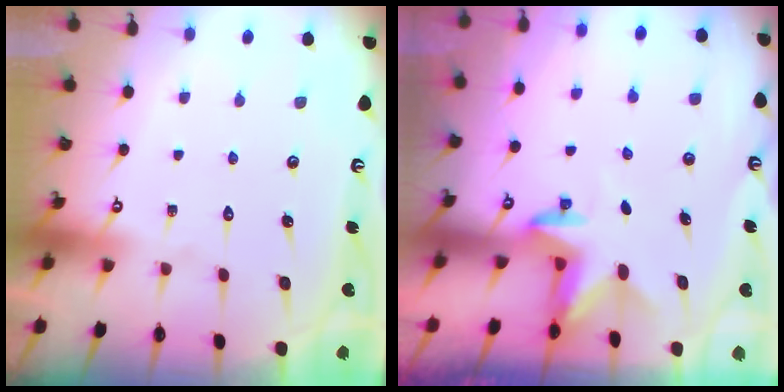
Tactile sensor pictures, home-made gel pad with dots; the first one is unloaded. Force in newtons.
{"total": 2.8, "press": 2.7, "slide": 0.7}